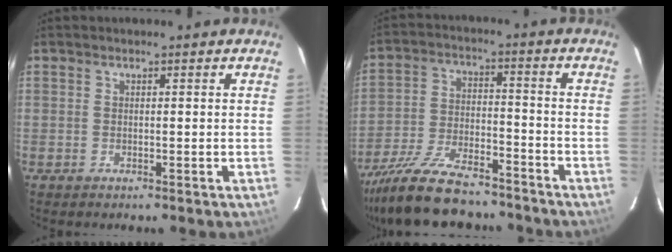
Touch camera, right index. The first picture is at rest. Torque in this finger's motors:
{"motor_torque": [1.12, -1.02, 0.72, 0.11]}